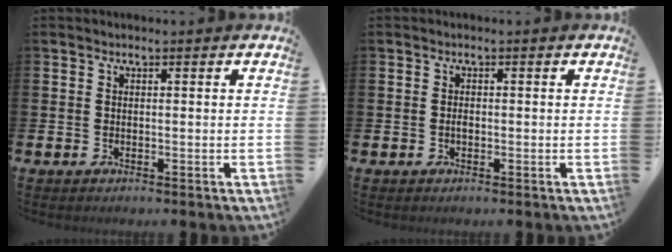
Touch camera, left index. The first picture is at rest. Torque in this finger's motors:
{"motor_torque": [0.39, 0.34, -0.04, 0.04]}